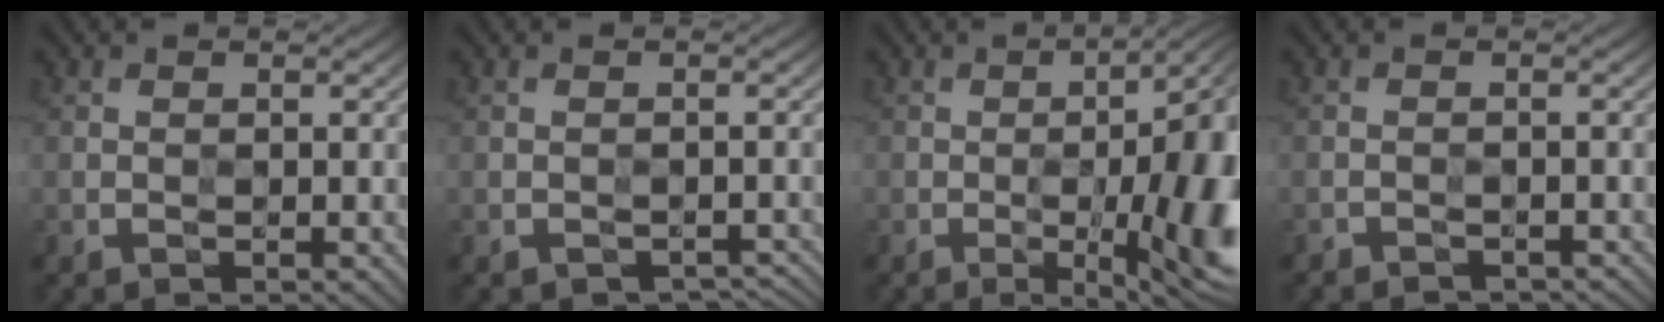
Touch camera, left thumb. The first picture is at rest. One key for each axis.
{"total": 2.1, "fx": -1.7, "fy": 0.9, "fz": 0.8, "tx": -0.012, "ty": -0.007, "tz": -0.017}
{"total": 12.6, "fx": -2.6, "fy": 4.5, "fz": 11.5, "tx": -0.133, "ty": -0.007, "tz": -0.038}
{"total": 1.9, "fx": -1.8, "fy": 0.5, "fz": 0.2, "tx": -0.004, "ty": -0.001, "tz": -0.028}